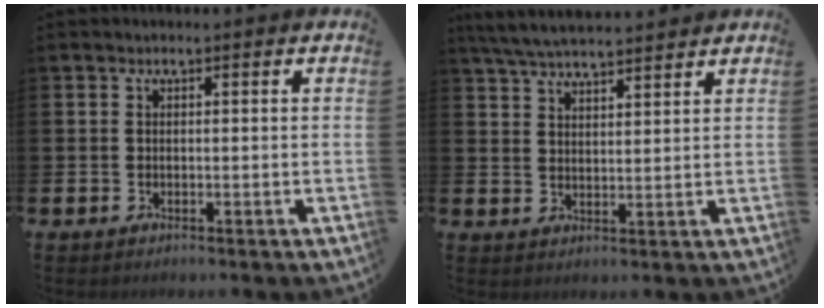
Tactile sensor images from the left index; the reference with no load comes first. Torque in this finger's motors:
{"motor_torque": [0.80, -1.18, 0.50, 0.15]}